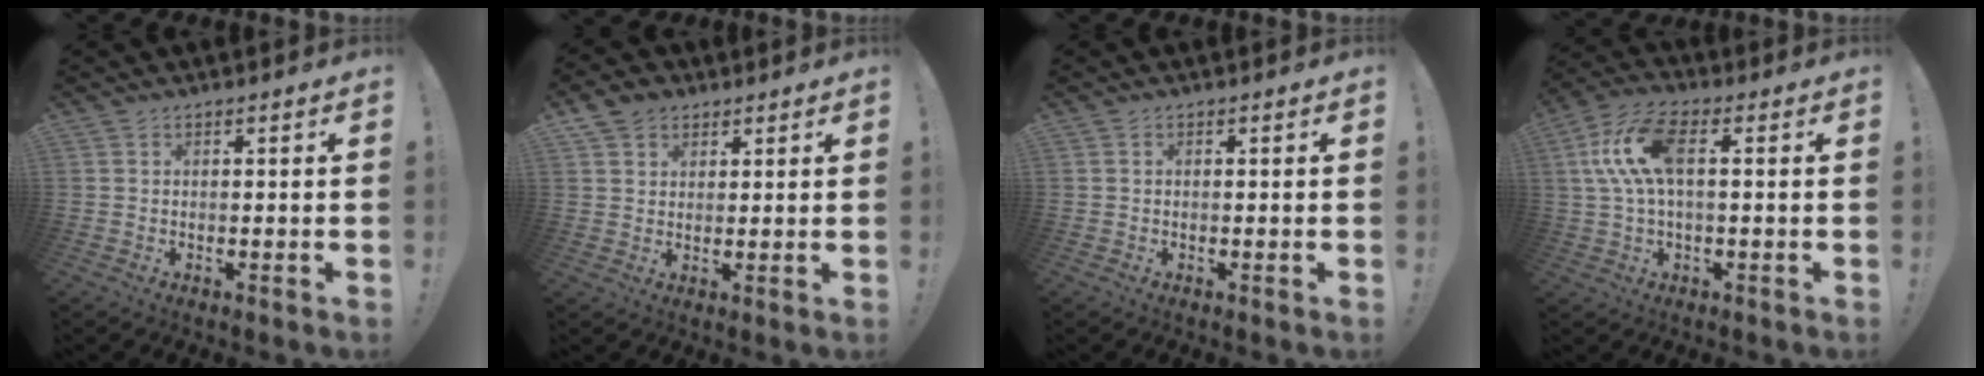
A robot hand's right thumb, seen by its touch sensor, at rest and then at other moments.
{"total": 5.5, "force": [3.2, 4.2, 1.4], "torque": [-0.015, -0.012, 0.062]}
{"total": 0.0}
{"total": 12.6, "force": [1.6, 5.6, 11.2], "torque": [-0.234, 0.009, 0.030]}